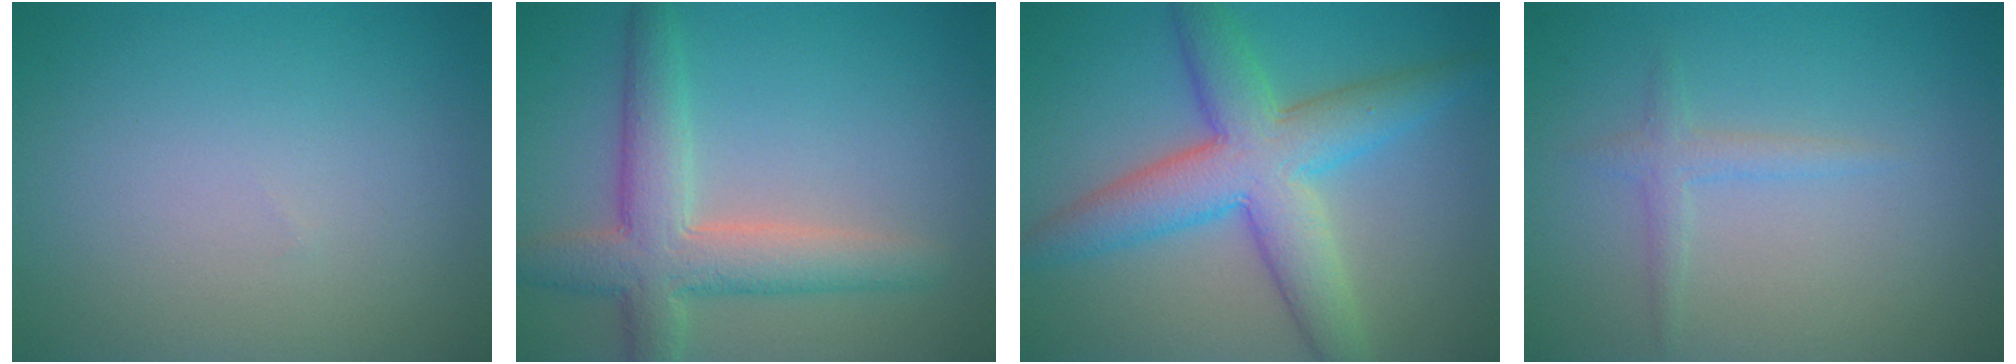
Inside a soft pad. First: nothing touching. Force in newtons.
{"total": 5.8, "press": 5.8, "slide": 0.4}
{"total": 7.7, "press": 7.7, "slide": 0.2}
{"total": 1.4, "press": 1.4, "slide": 0.1}